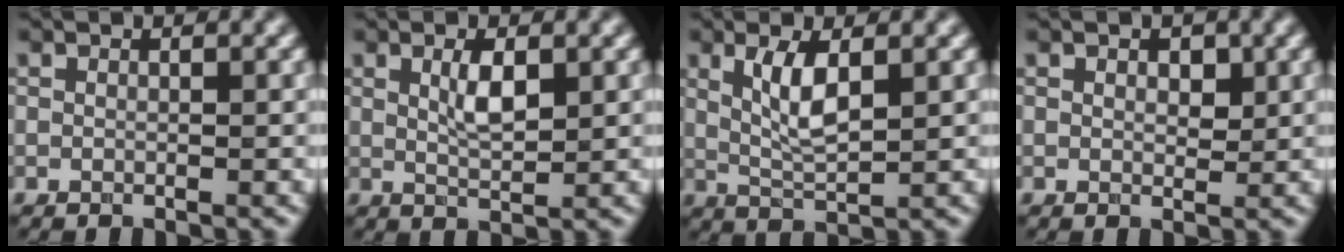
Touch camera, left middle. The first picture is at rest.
{"total": 2.0, "force": [0.5, 0.4, 1.8], "torque": [-0.045, 0.001, 0.021]}
{"total": 3.3, "force": [0.9, 0.8, 3.1], "torque": [-0.075, -0.002, 0.029]}
{"total": 0.9, "force": [0.4, 0.5, 0.6], "torque": [-0.010, -0.001, 0.018]}